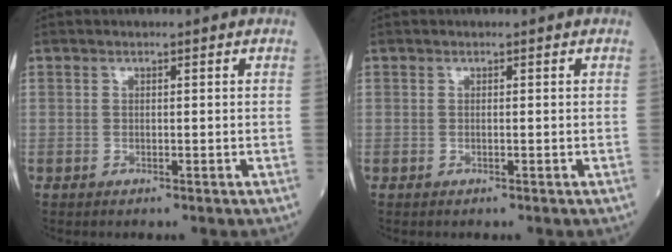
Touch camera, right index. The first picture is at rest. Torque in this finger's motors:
{"motor_torque": [-0.08, -0.06, 0.00, -0.01]}